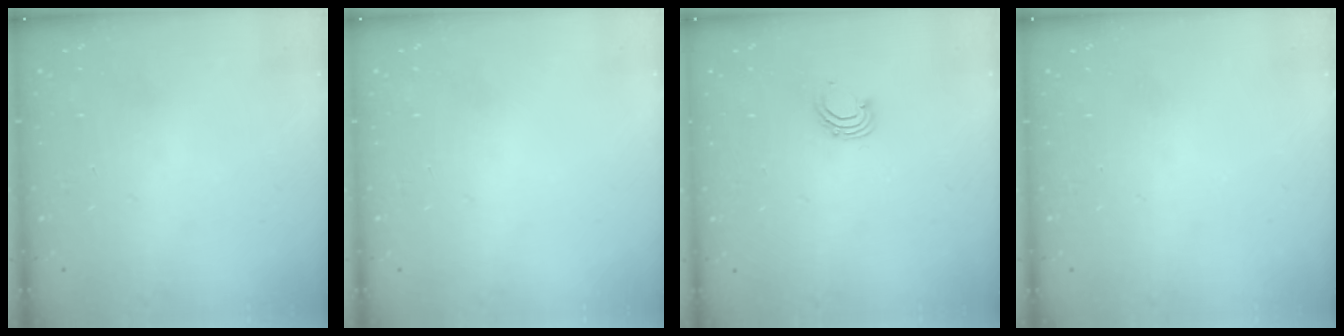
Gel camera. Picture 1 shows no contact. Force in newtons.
{"total": 0.0}
{"total": 2.9, "press": 2.9, "slide": 0.2}
{"total": 0.0}